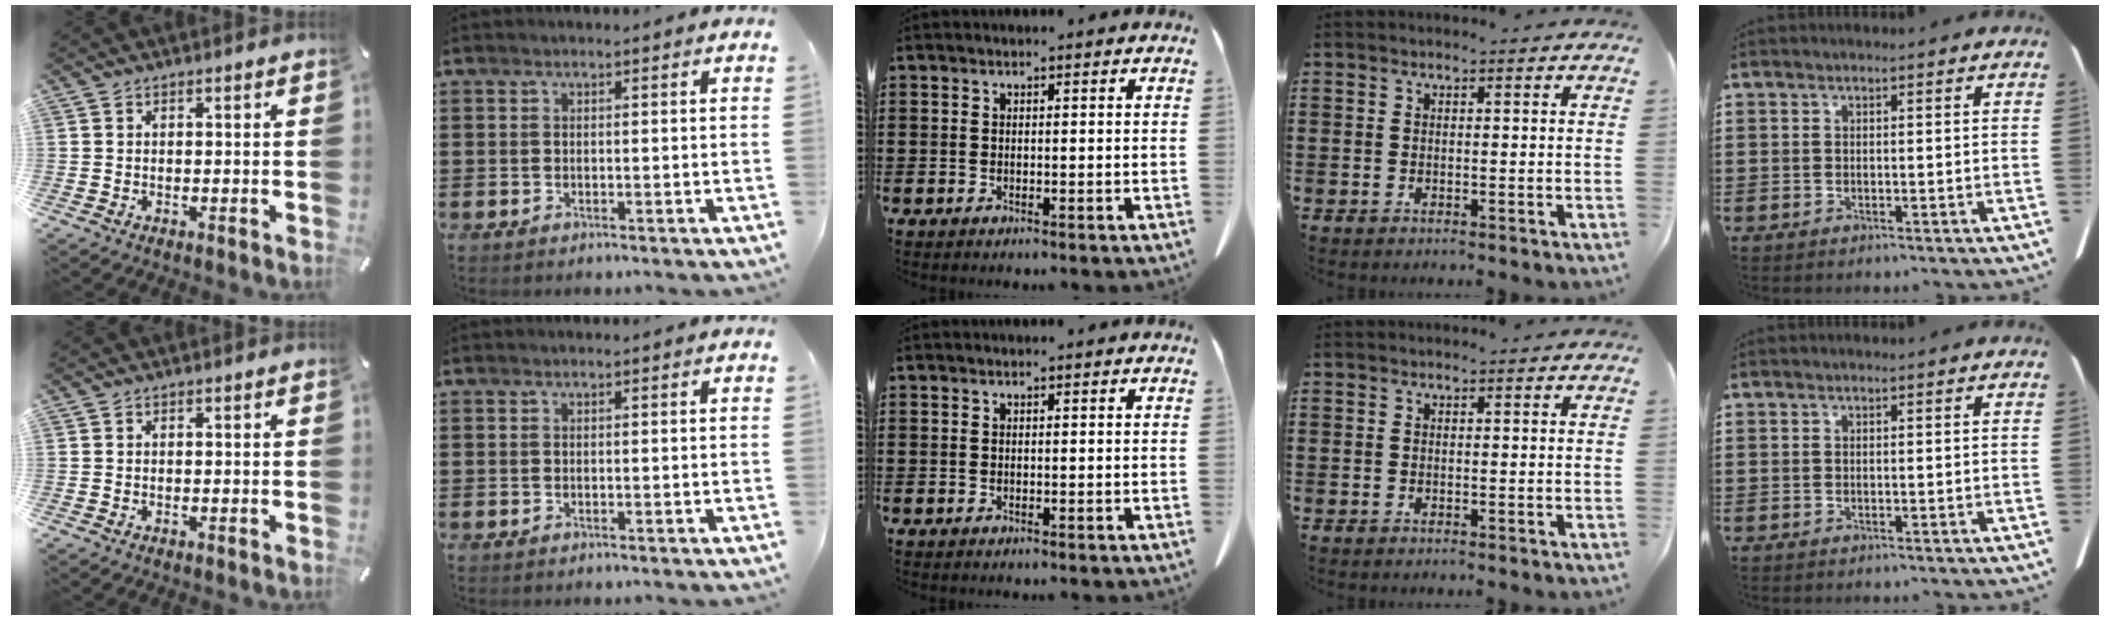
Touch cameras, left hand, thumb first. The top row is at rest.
{}